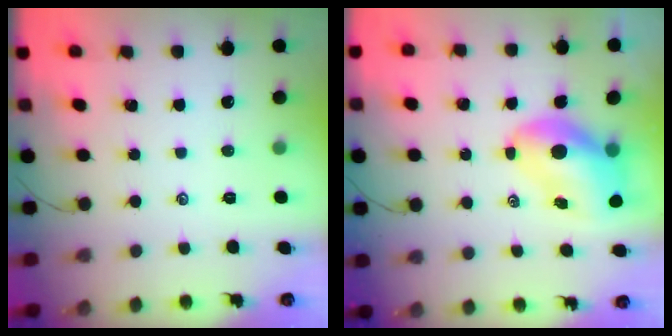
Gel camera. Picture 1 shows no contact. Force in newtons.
{"total": 9.2, "press": 8.9, "slide": 2.6}